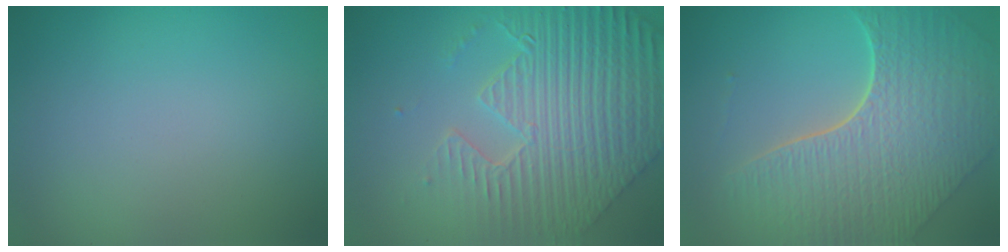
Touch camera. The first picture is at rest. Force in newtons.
{"total": 9.4, "press": 6.5, "slide": 6.8}
{"total": 8.6, "press": 6.2, "slide": 6.0}